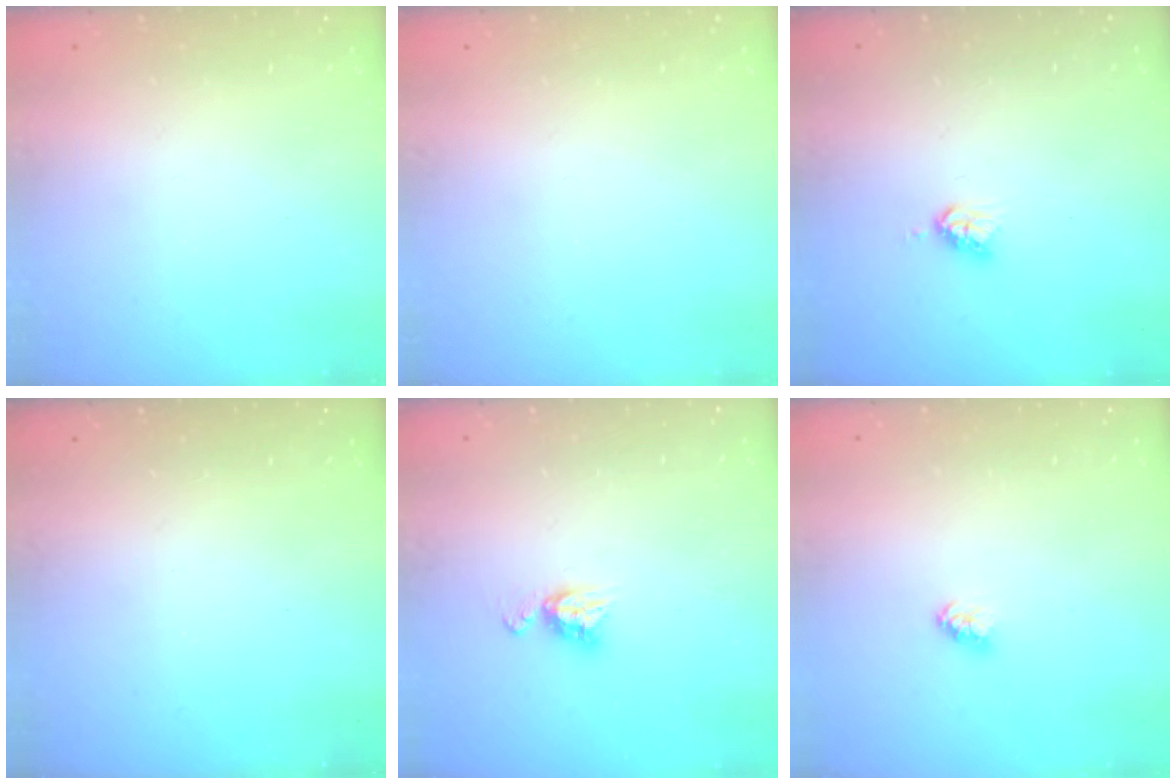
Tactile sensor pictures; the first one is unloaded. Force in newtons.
{"total": 0.0}
{"total": 4.4, "press": 4.3, "slide": 0.6}
{"total": 0.0}
{"total": 6.0, "press": 6.0, "slide": 0.4}
{"total": 2.4, "press": 2.4, "slide": 0.1}